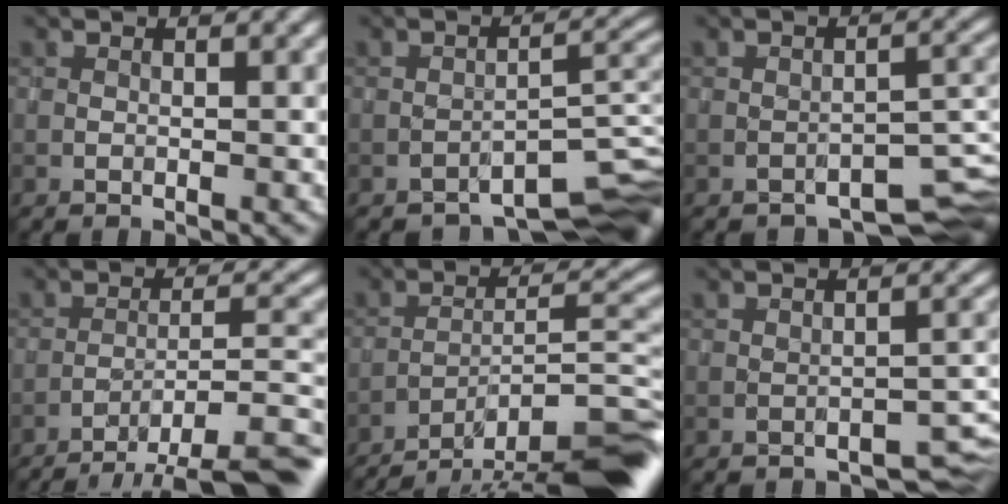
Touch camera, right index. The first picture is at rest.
{"total": 6.5, "force": [-5.1, 1.8, 3.6], "torque": [-0.026, -0.002, -0.073]}
{"total": 4.8, "force": [-3.9, 1.6, 2.3], "torque": [-0.014, -0.013, -0.046]}
{"total": 9.7, "force": [-7.6, 1.7, 5.8], "torque": [-0.078, 0.000, -0.104]}
{"total": 13.1, "force": [-10.7, 2.9, 6.9], "torque": [-0.097, 0.009, -0.152]}
{"total": 3.3, "force": [-2.9, 0.8, 1.4], "torque": [-0.010, -0.004, -0.034]}